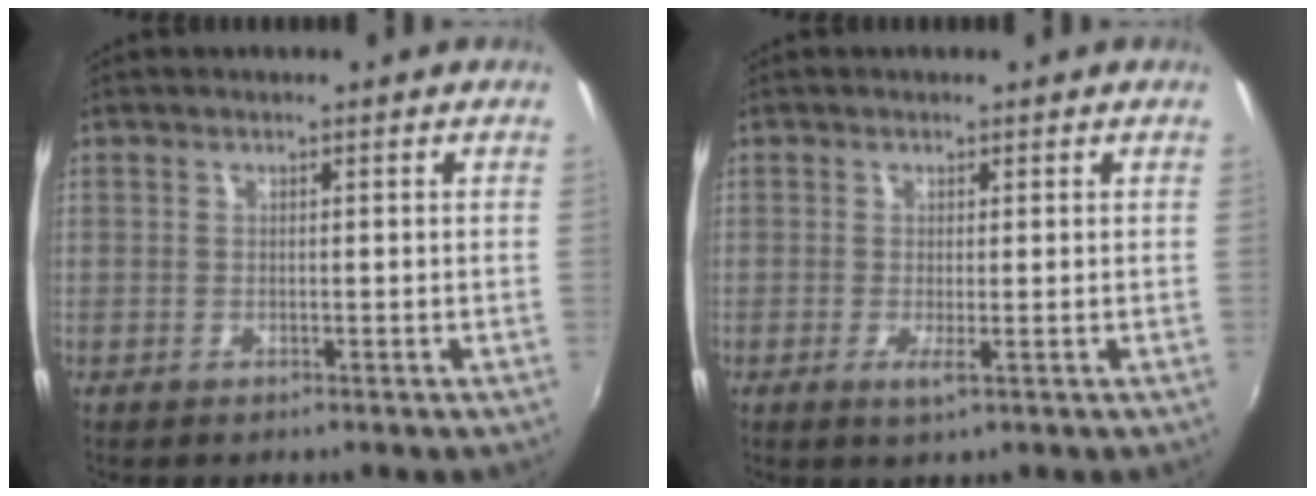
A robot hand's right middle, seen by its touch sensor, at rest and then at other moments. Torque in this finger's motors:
{"motor_torque": [0.89, -1.24, 0.07, 0.06]}